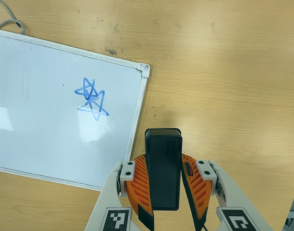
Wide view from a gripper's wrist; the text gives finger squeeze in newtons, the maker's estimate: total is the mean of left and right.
{"total": 9.0, "left": 7.4, "right": 10.6}